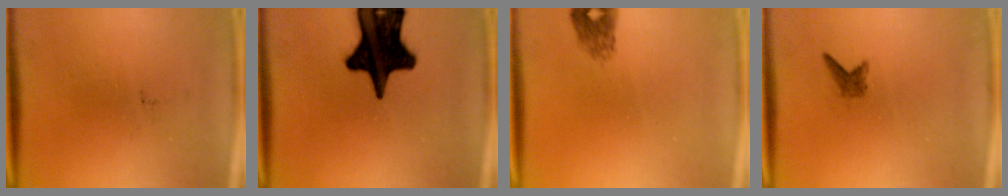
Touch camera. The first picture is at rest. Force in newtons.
{"total": 18.9}
{"total": 2.1}
{"total": 1.2}